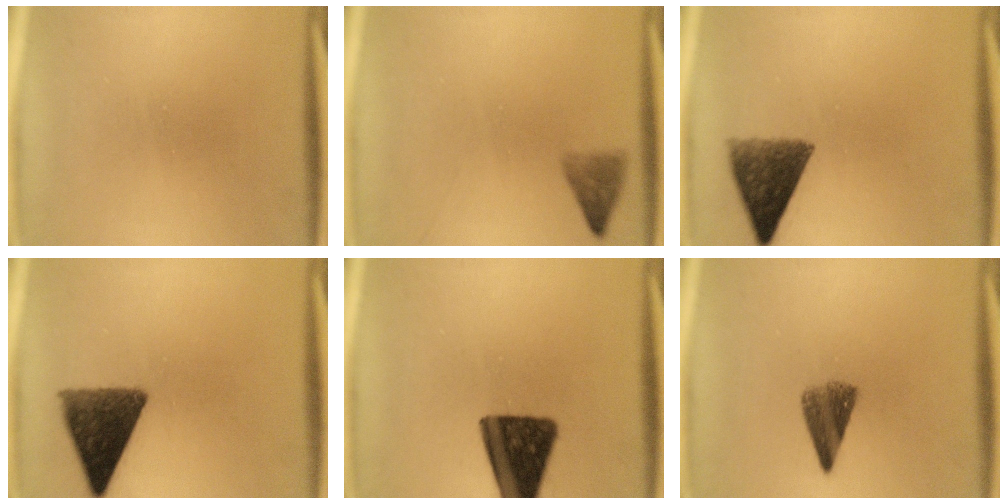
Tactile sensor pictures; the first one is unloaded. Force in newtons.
{"total": 2.0}
{"total": 9.0}
{"total": 11.0}
{"total": 15.1}
{"total": 5.2}